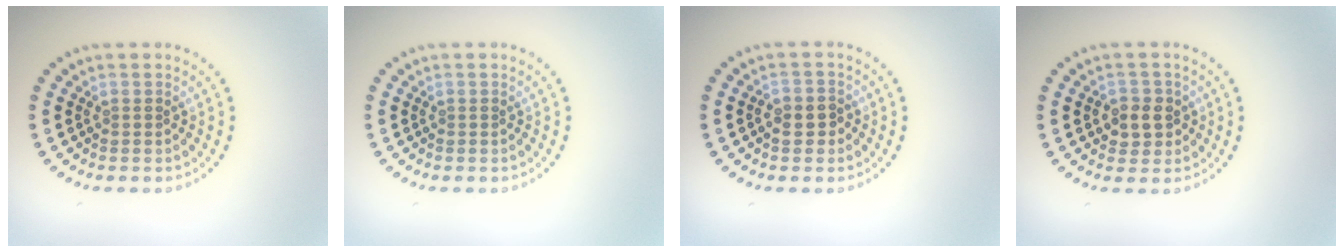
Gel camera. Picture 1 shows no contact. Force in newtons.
{"total": 0.0}
{"total": 1.7, "press": 1.5, "slide": 0.6}
{"total": 2.5, "press": 2.4, "slide": 0.8}